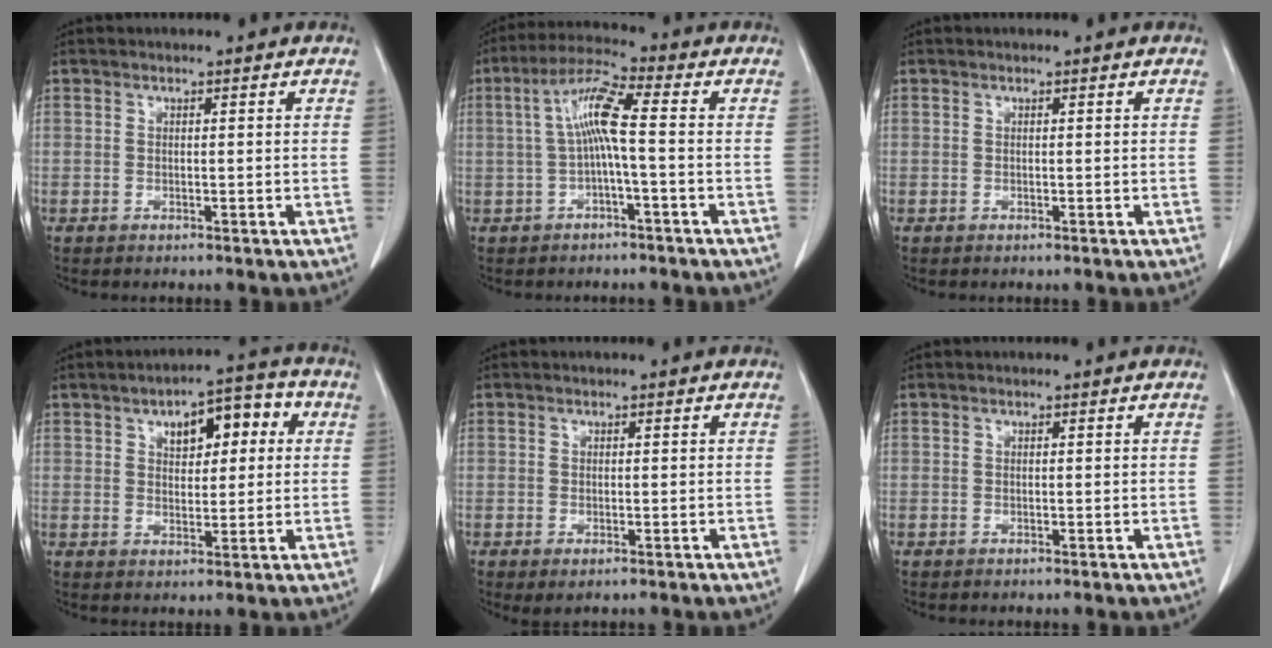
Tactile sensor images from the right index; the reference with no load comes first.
{"total": 7.3, "force": [0.2, 0.3, 7.3], "torque": [-0.142, 0.022, 0.001]}
{"total": 0.0}
{"total": 8.7, "force": [2.9, 4.2, 7.1], "torque": [-0.090, 0.032, 0.040]}
{"total": 1.8, "force": [-1.0, 0.7, 1.4], "torque": [-0.017, -0.004, -0.010]}
{"total": 0.0}